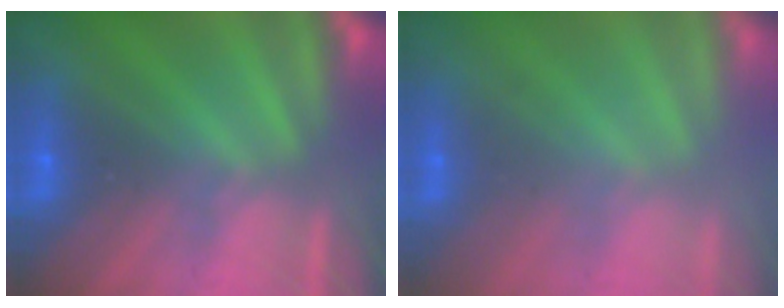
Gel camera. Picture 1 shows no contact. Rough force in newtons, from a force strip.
{"total": 2.2}